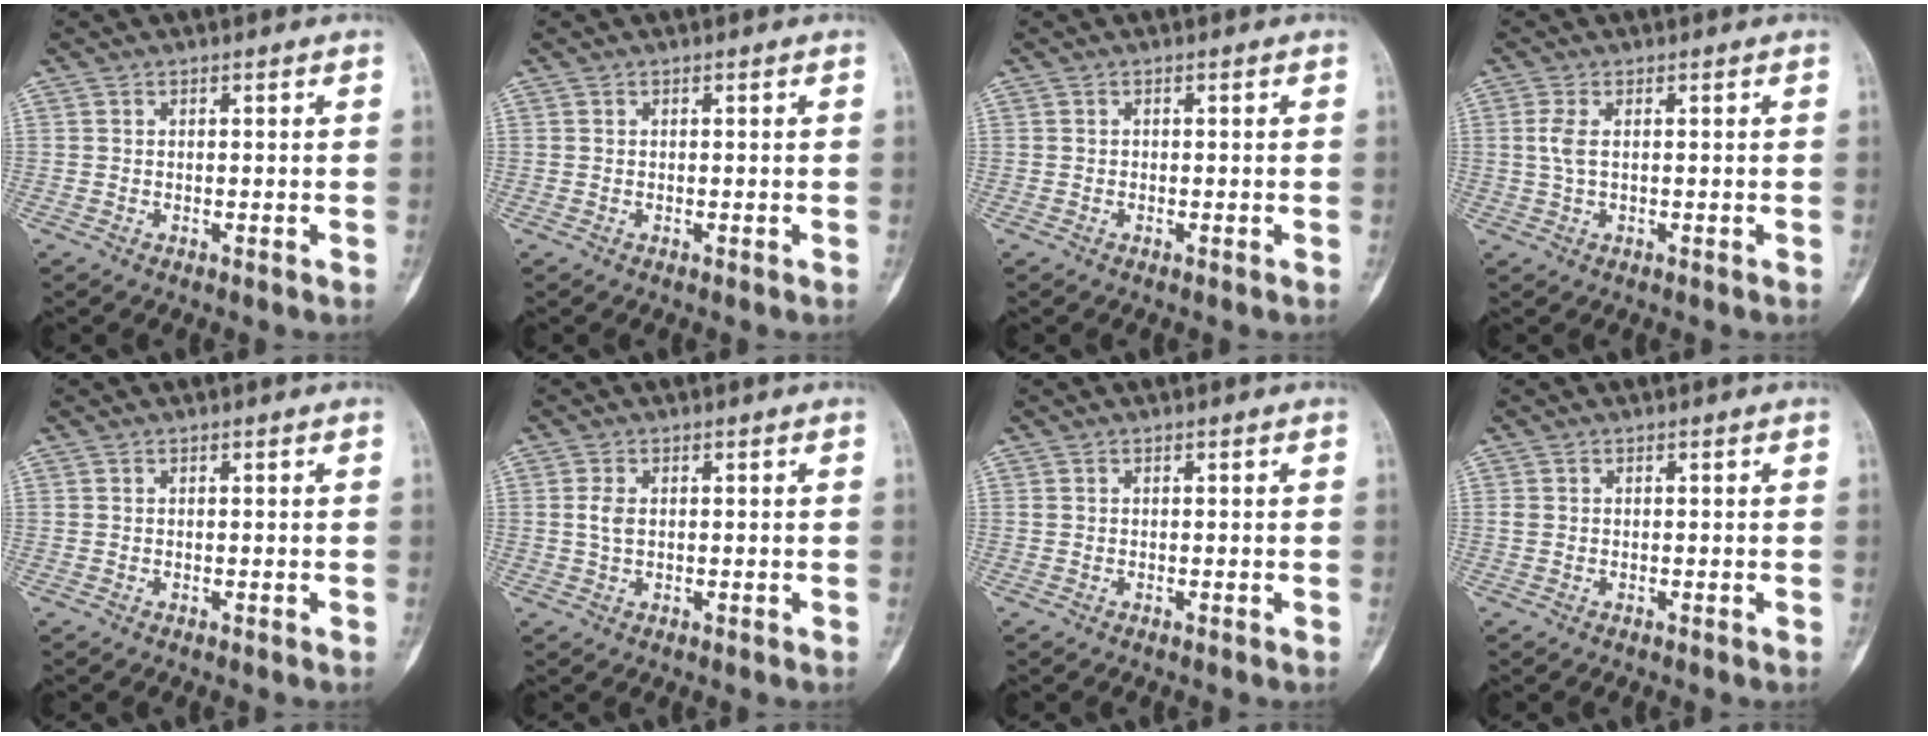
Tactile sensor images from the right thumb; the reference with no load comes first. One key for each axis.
{"total": 0.0}
{"total": 0.0}
{"total": 2.5, "fx": 0.3, "fy": 0.9, "fz": 2.3, "tx": -0.065, "ty": 0.004, "tz": 0.008}
{"total": 0.0}
{"total": 2.3, "fx": 0.2, "fy": 1.3, "fz": 1.8, "tx": -0.040, "ty": 0.003, "tz": 0.003}
{"total": 0.0}
{"total": 0.6, "fx": 0.0, "fy": 0.5, "fz": 0.3, "tx": -0.005, "ty": 0.002, "tz": -0.001}